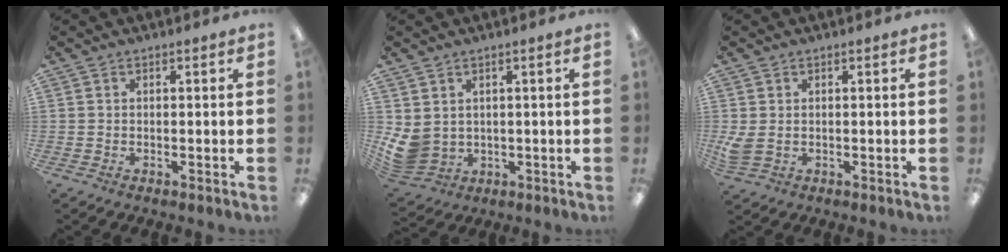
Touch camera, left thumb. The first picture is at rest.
{"total": 5.5, "force": [1.2, 4.5, 2.8], "torque": [-0.083, -0.014, 0.026]}
{"total": 2.9, "force": [0.1, 2.1, 2.0], "torque": [-0.038, -0.004, 0.000]}